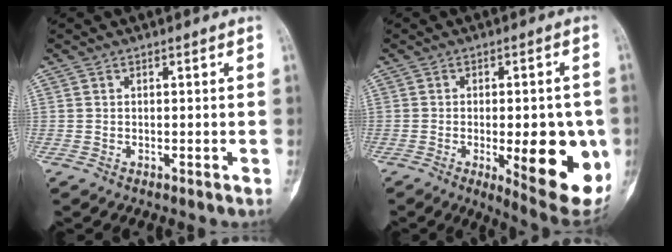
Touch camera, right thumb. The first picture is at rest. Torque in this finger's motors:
{"motor_torque": [-0.31, 0.77, 0.22, -0.05, 0.12]}